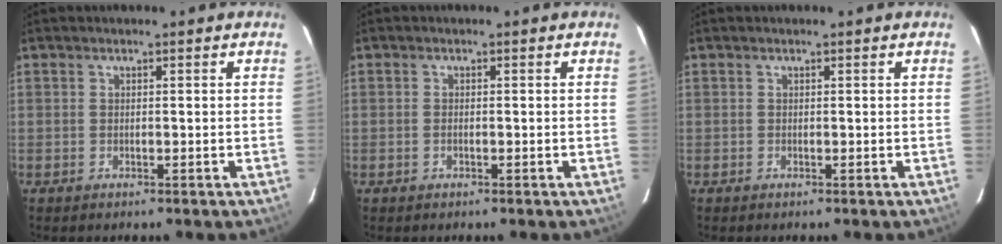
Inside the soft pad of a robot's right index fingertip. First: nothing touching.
{"total": 0.8, "force": [-0.4, 0.4, 0.6], "torque": [-0.013, 0.000, -0.007]}
{"total": 0.0}